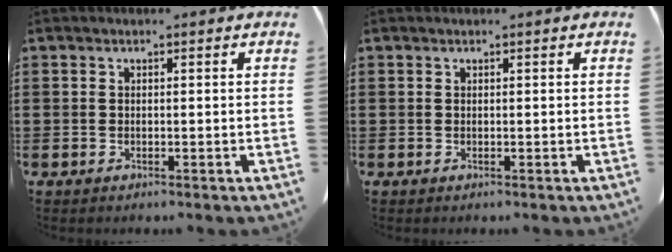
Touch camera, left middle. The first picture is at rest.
{"total": 0.0}